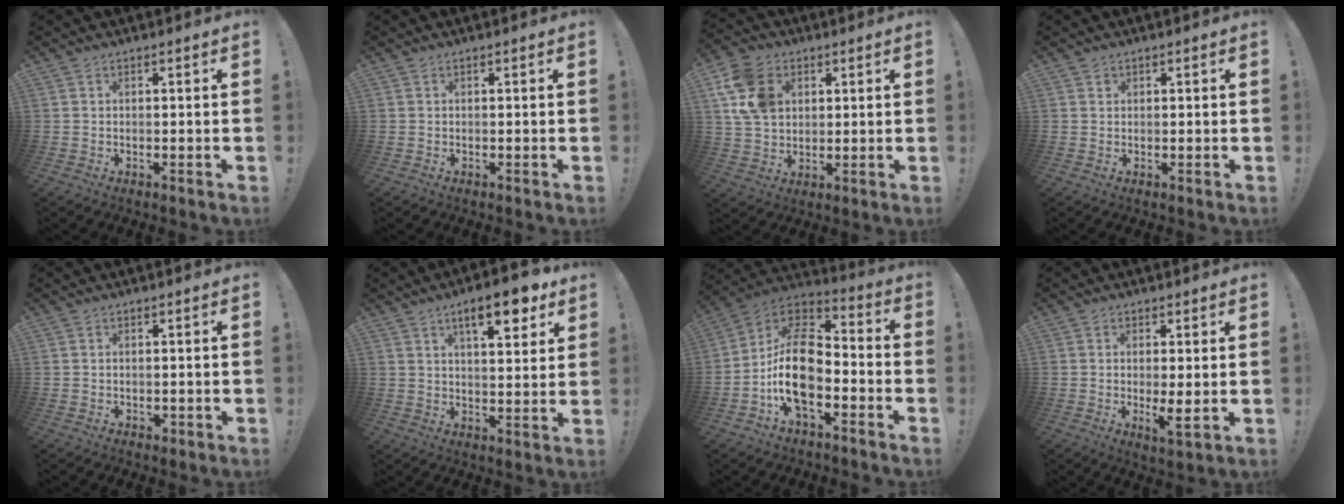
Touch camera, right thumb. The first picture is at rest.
{"total": 0.0}
{"total": 13.7, "force": [4.7, 10.5, 7.5], "torque": [-0.143, -0.004, 0.098]}
{"total": 0.8, "force": [0.5, 0.7, 0.1], "torque": [0.001, 0.000, 0.010]}
{"total": 0.8, "force": [0.0, 0.7, 0.3], "torque": [-0.007, 0.003, 0.001]}
{"total": 11.6, "force": [6.3, 3.8, 9.0], "torque": [-0.118, -0.027, 0.099]}
{"total": 17.4, "force": [-4.9, 10.1, 13.2], "torque": [-0.256, 0.030, -0.079]}
{"total": 5.1, "force": [-0.4, 0.9, 5.0], "torque": [-0.076, -0.016, -0.004]}